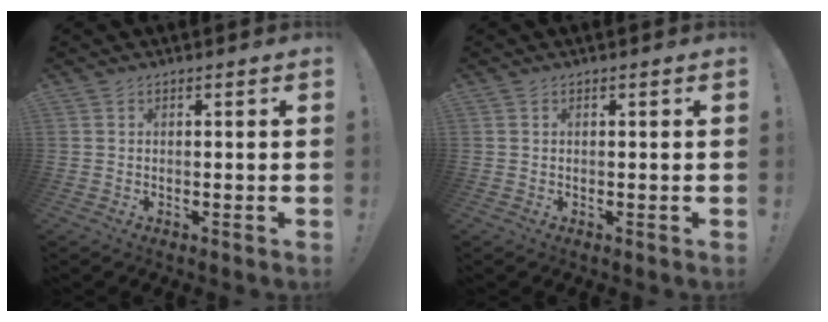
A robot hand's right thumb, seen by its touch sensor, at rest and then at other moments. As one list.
[{"total": 0.0}]